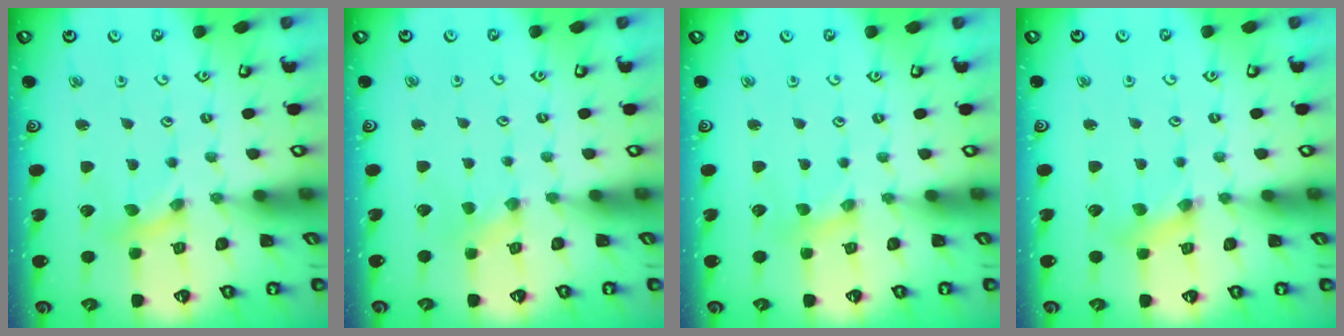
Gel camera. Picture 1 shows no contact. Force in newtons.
{"total": 0.5, "press": 0.5, "slide": 0.2}
{"total": 1.4, "press": 1.4, "slide": 0.3}
{"total": 2.8, "press": 2.8, "slide": 0.4}